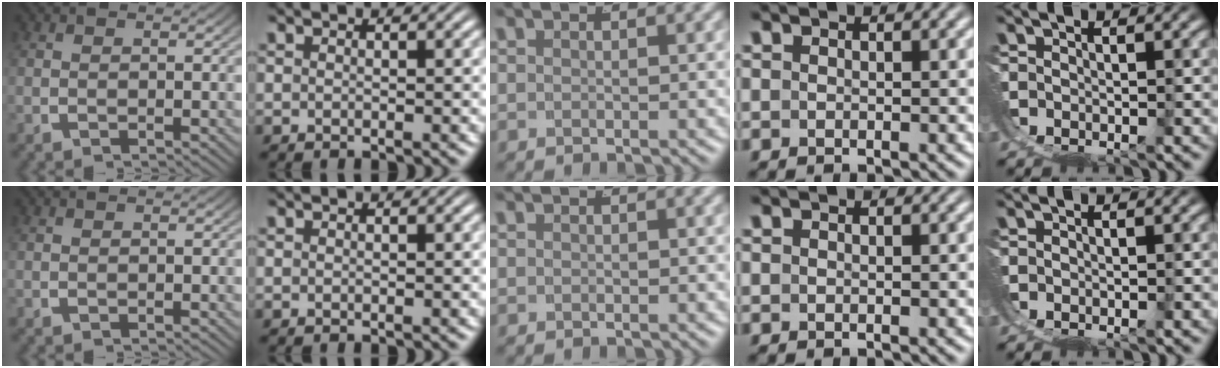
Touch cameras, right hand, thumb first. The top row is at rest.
{}